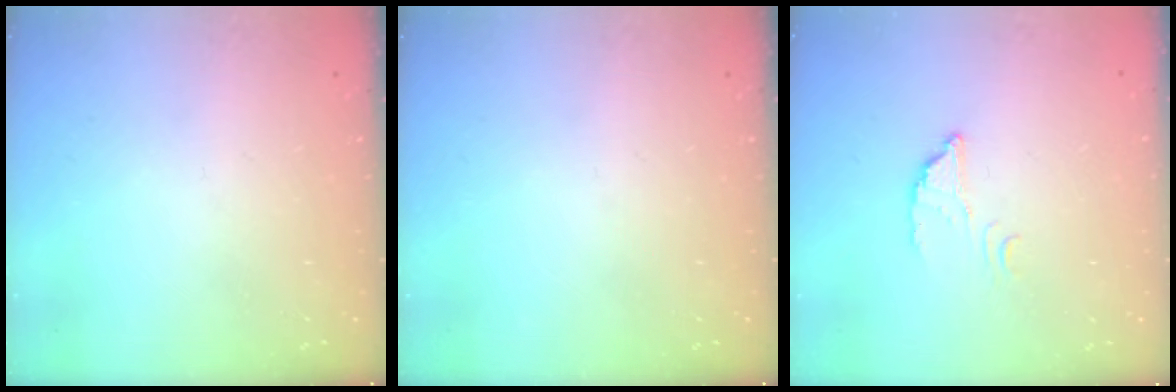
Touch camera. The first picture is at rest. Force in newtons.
{"total": 0.0}
{"total": 2.7, "press": 2.7, "slide": 0.2}